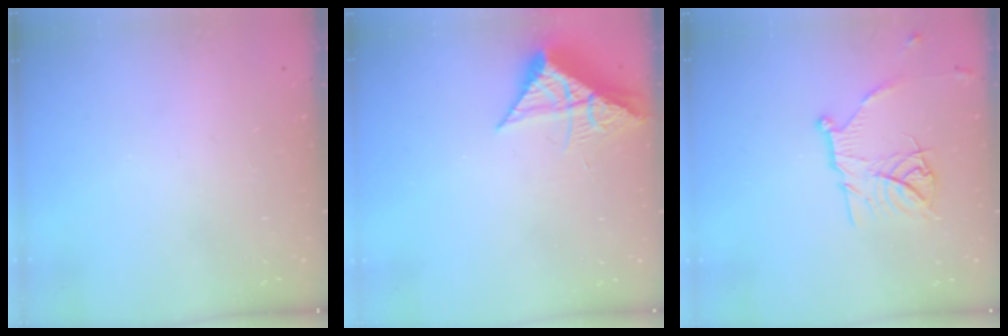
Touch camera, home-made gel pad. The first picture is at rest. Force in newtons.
{"total": 8.1, "press": 8.1, "slide": 0.3}
{"total": 14.2, "press": 14.2, "slide": 1.2}